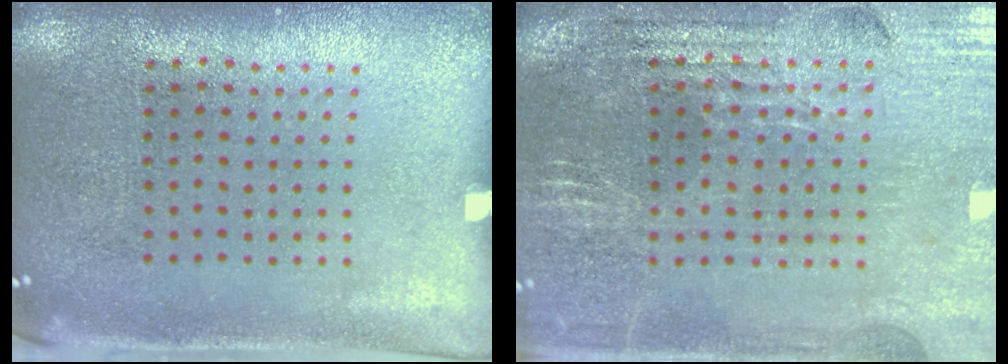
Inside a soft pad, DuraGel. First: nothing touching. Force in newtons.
{"total": 2.8, "press": 2.8, "slide": 0.4}